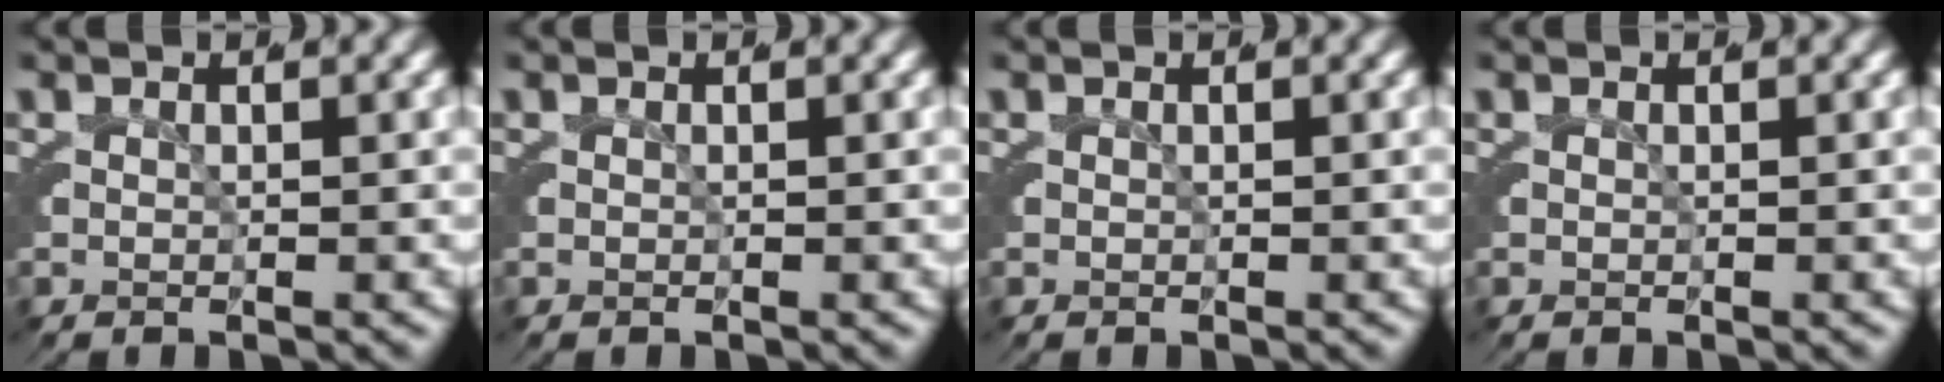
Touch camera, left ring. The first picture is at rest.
{"total": 0.0}
{"total": 0.0}
{"total": 0.0}